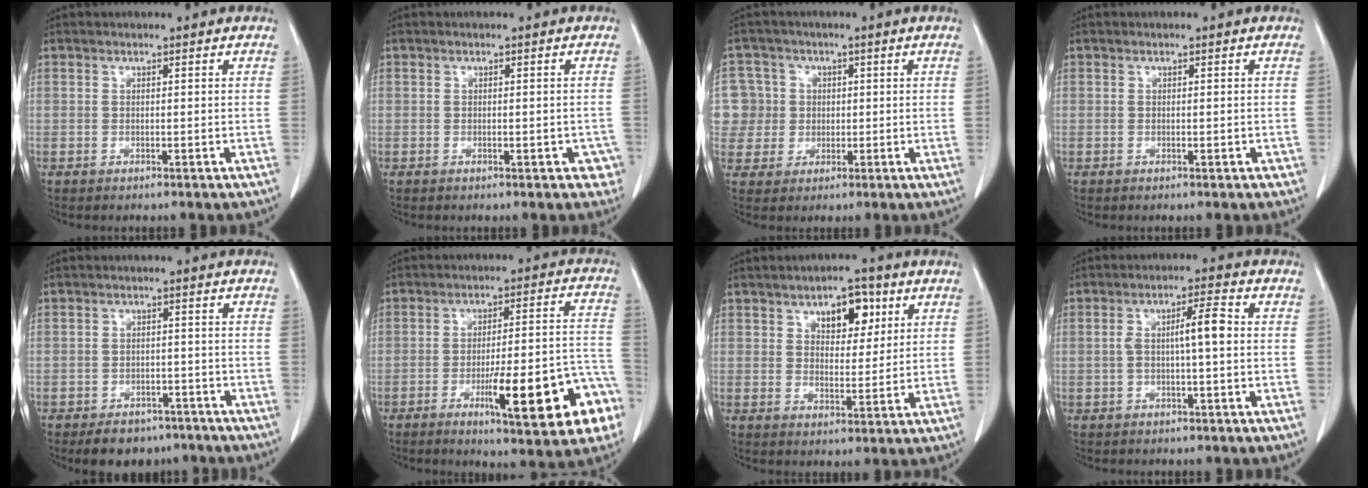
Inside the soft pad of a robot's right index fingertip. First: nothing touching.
{"total": 3.0, "force": [-1.3, 1.4, 2.4], "torque": [-0.010, 0.007, -0.010]}
{"total": 7.9, "force": [1.2, 7.8, 0.3], "torque": [-0.011, 0.035, 0.036]}
{"total": 0.6, "force": [-0.2, 0.2, 0.6], "torque": [-0.007, 0.000, 0.004]}
{"total": 7.6, "force": [-5.7, 4.1, 2.8], "torque": [-0.037, 0.004, -0.083]}
{"total": 17.7, "force": [-7.3, 2.6, 15.9], "torque": [-0.167, 0.019, -0.088]}
{"total": 7.0, "force": [3.4, 3.5, 5.0], "torque": [-0.069, 0.008, 0.053]}
{"total": 5.3, "force": [0.2, 0.7, 5.2], "torque": [-0.092, 0.020, 0.007]}